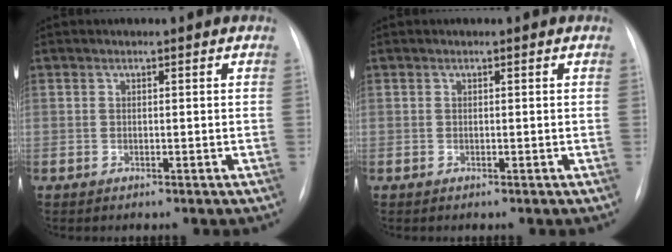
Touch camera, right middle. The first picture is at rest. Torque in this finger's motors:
{"motor_torque": [-0.18, -0.13, -0.01, 0.00]}